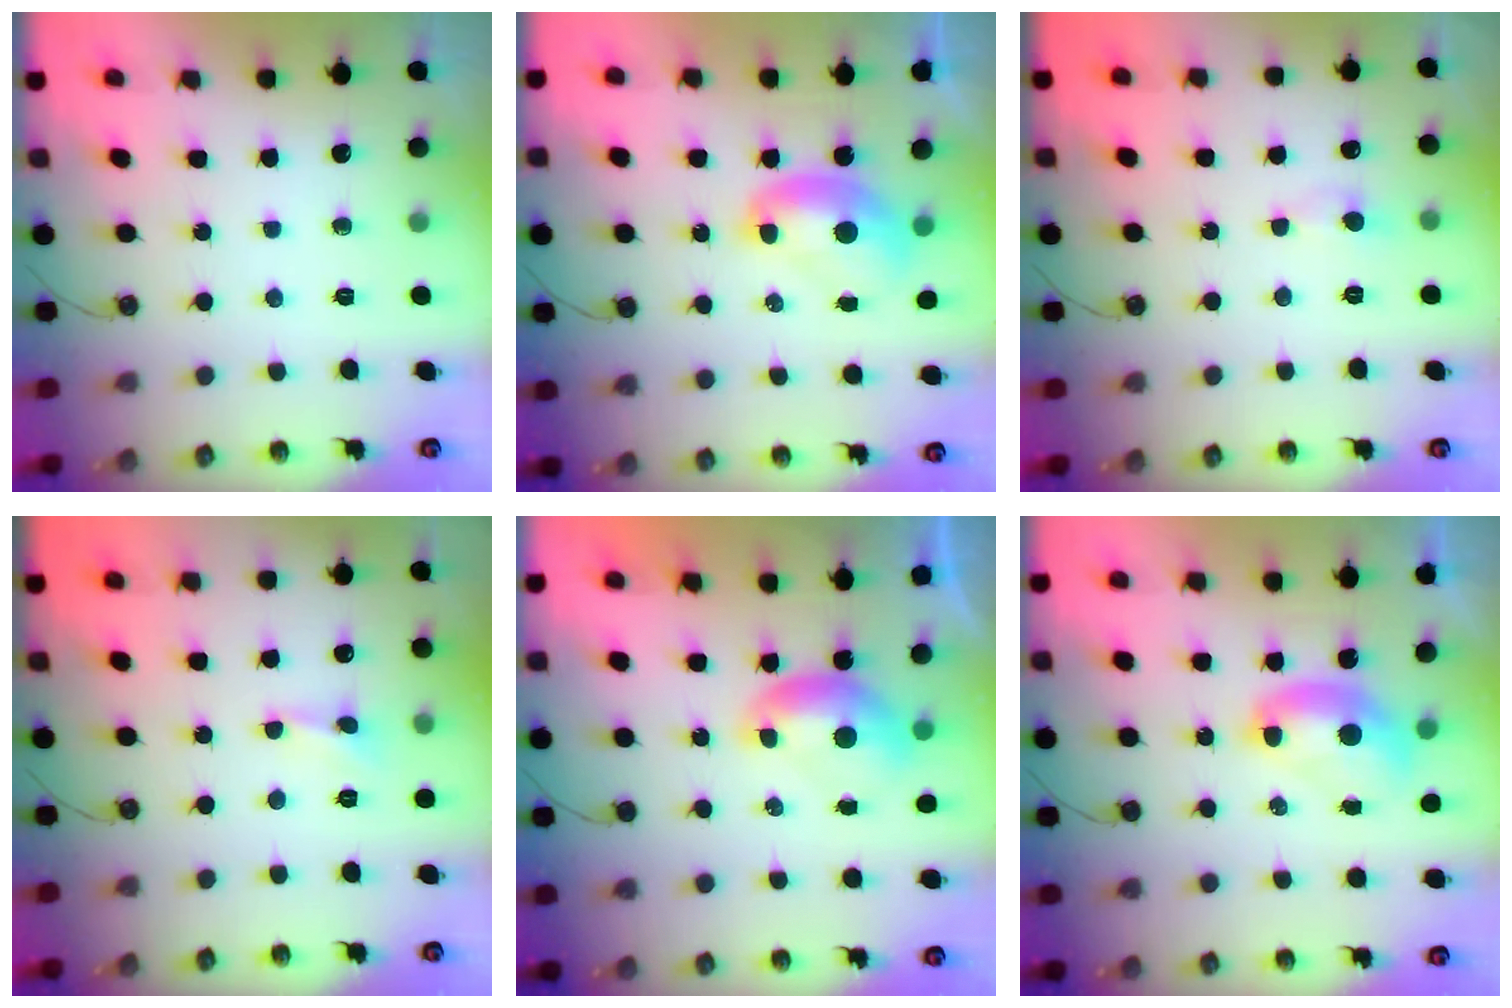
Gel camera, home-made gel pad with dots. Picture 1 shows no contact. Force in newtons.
{"total": 2.0, "press": 2.0, "slide": 0.0}
{"total": 0.5, "press": 0.4, "slide": 0.4}
{"total": 1.3, "press": 1.2, "slide": 0.5}
{"total": 0.0}
{"total": 2.7, "press": 2.7, "slide": 0.1}